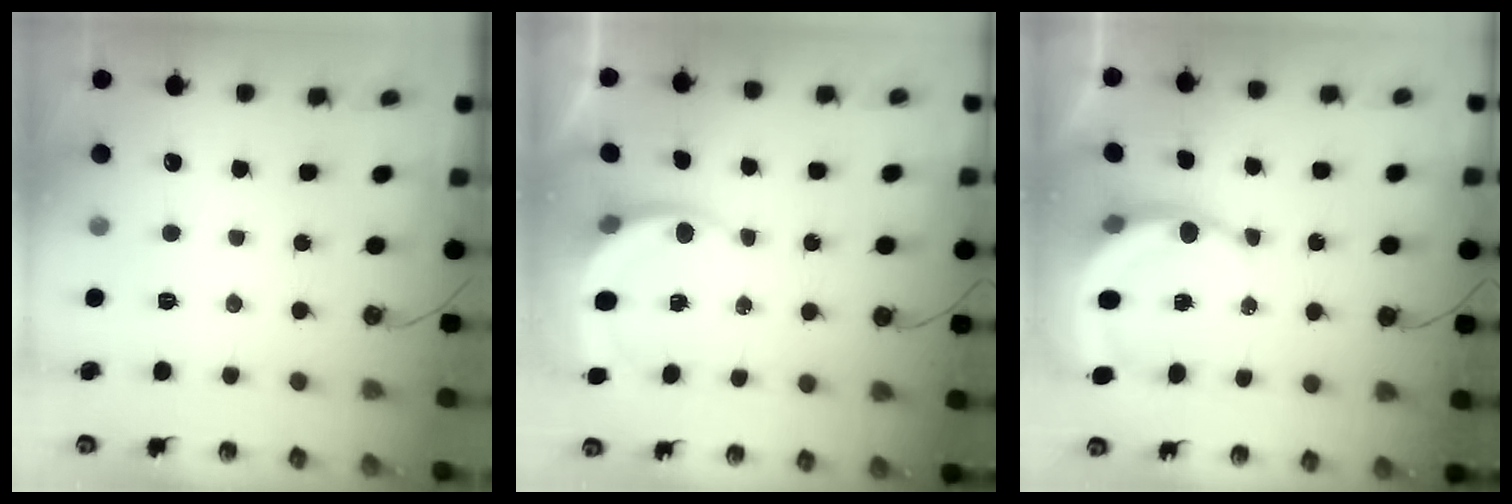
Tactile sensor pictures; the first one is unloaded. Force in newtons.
{"total": 4.6, "press": 4.6, "slide": 0.3}
{"total": 9.3, "press": 9.1, "slide": 2.2}